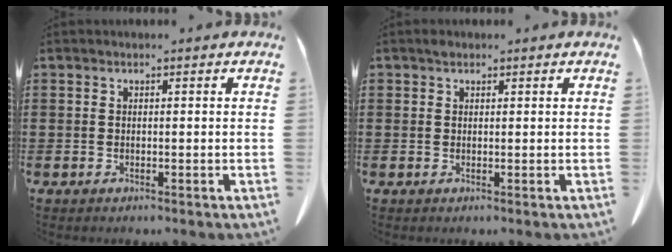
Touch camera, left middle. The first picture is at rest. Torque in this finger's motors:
{"motor_torque": [-0.10, 0.12, 0.00, 0.00]}